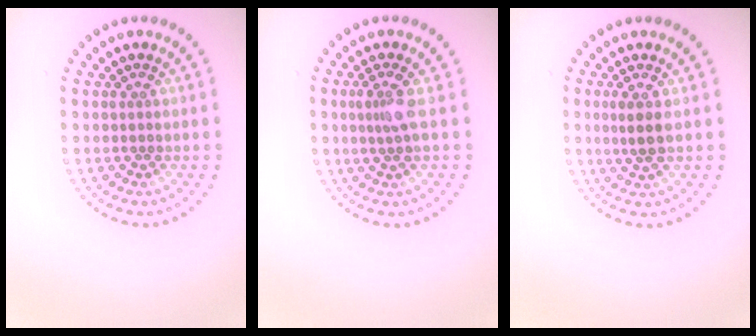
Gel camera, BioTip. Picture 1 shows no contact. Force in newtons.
{"total": 2.0, "press": 1.5, "slide": 1.3}
{"total": 1.9, "press": 1.6, "slide": 1.1}